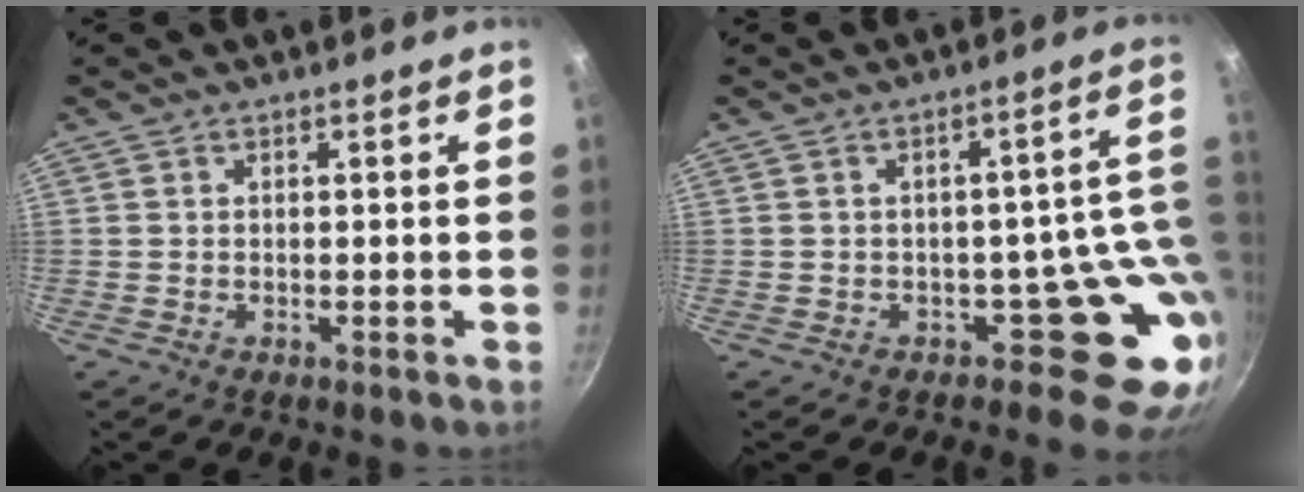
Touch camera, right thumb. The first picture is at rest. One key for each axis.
{"total": 9.0, "fx": -0.4, "fy": 6.8, "fz": 5.9, "tx": 0.007, "ty": 0.009, "tz": -0.009}